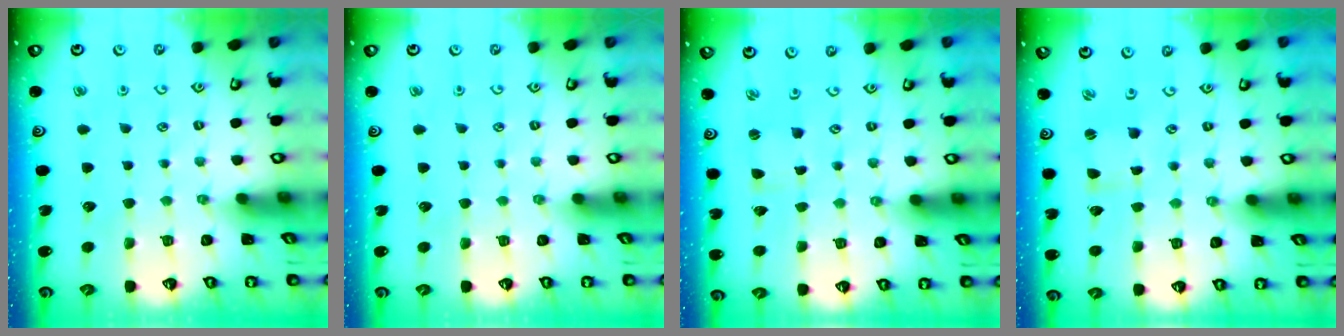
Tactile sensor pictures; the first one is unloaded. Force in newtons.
{"total": 0.0}
{"total": 0.7, "press": 0.7, "slide": 0.2}
{"total": 0.6, "press": 0.5, "slide": 0.2}